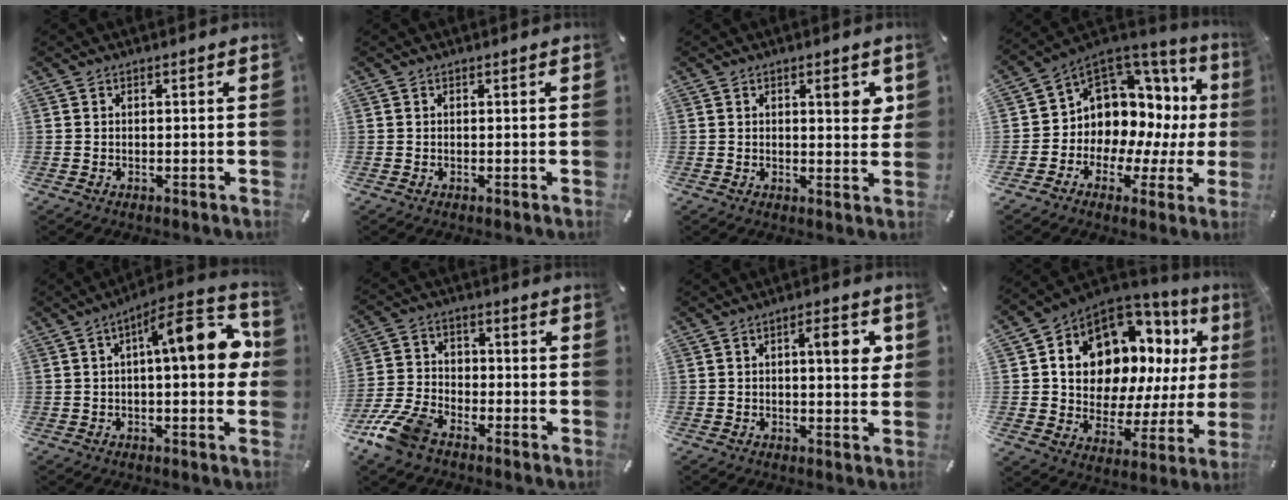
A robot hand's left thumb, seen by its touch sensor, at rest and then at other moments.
{"total": 0.0}
{"total": 5.0, "force": [2.0, 1.7, 4.2], "torque": [-0.055, -0.009, 0.027]}
{"total": 8.5, "force": [3.3, 7.1, 3.3], "torque": [-0.065, -0.065, 0.064]}
{"total": 16.0, "force": [2.7, 5.3, 14.8], "torque": [-0.199, -0.007, 0.035]}
{"total": 11.0, "force": [-7.3, 6.1, 5.5], "torque": [-0.128, 0.032, -0.141]}
{"total": 6.7, "force": [1.6, 2.1, 6.2], "torque": [-0.082, -0.008, 0.016]}
{"total": 12.8, "force": [6.8, 8.9, 6.2], "torque": [-0.107, -0.078, 0.123]}